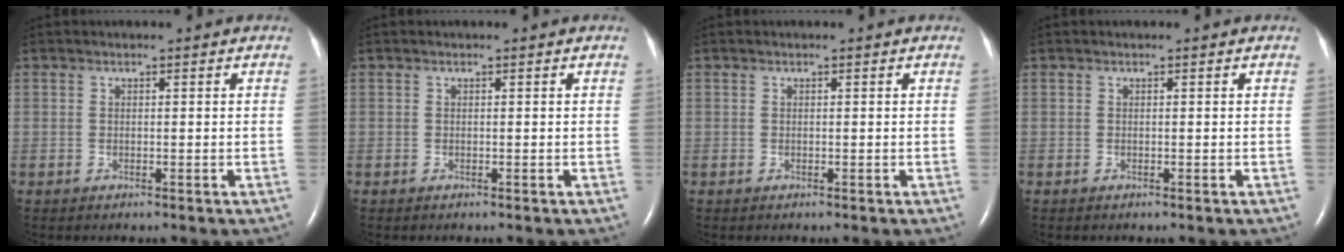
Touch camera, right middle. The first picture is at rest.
{"total": 0.0}
{"total": 0.0}
{"total": 0.0}